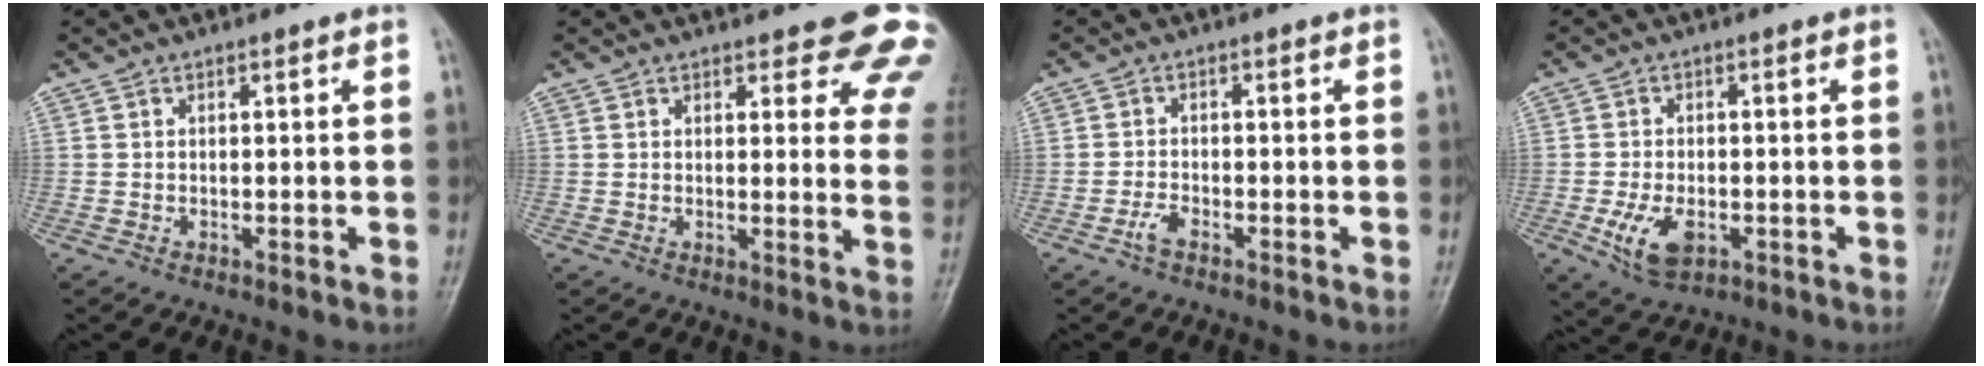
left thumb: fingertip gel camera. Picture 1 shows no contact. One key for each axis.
{"total": 11.5, "fx": 8.9, "fy": 4.0, "fz": 6.1, "tx": -0.016, "ty": -0.043, "tz": 0.078}
{"total": 2.2, "fx": -1.5, "fy": 0.7, "fz": 1.4, "tx": -0.034, "ty": 0.009, "tz": -0.032}
{"total": 6.8, "fx": -2.3, "fy": 3.8, "fz": 5.2, "tx": -0.100, "ty": 0.001, "tz": -0.035}